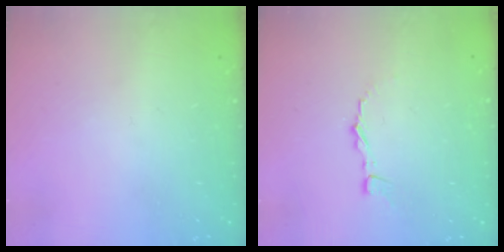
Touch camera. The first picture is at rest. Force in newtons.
{"total": 3.9, "press": 3.9, "slide": 0.4}